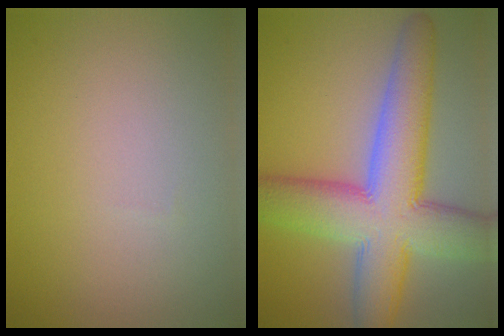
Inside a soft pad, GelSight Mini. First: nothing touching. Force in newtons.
{"total": 11.1, "press": 11.1, "slide": 0.7}